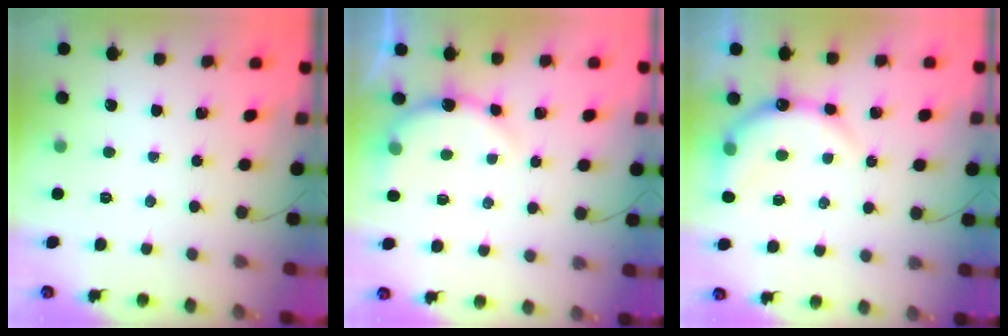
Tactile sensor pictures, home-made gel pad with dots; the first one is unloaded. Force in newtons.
{"total": 6.0, "press": 6.0, "slide": 0.8}
{"total": 9.0, "press": 9.0, "slide": 0.9}